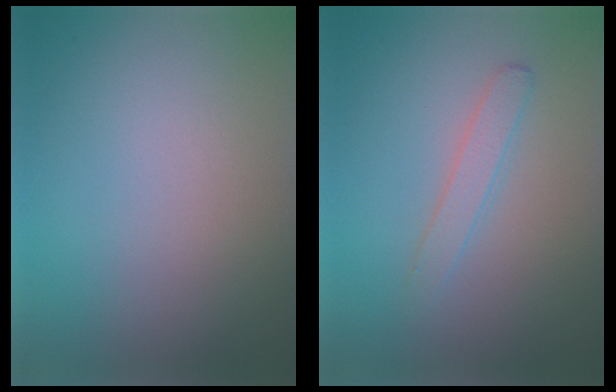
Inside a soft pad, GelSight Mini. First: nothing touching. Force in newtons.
{"total": 1.6, "press": 1.6, "slide": 0.0}